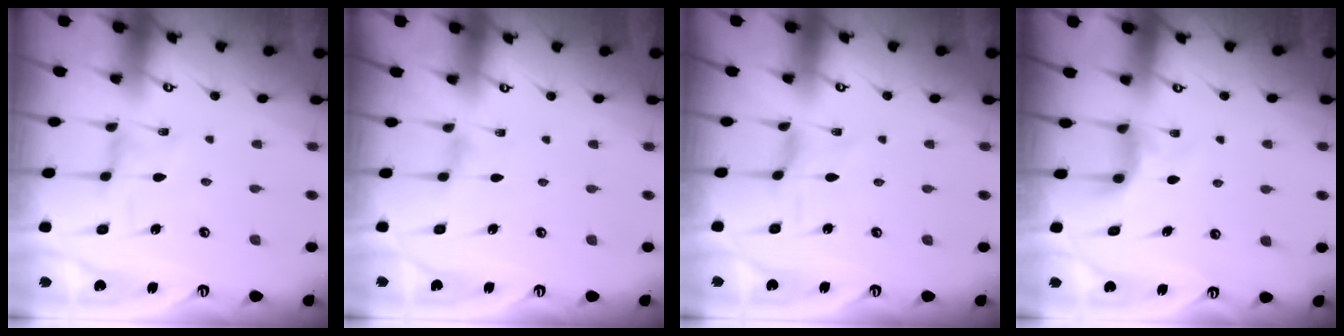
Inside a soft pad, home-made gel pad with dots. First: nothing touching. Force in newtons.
{"total": 1.1, "press": 1.1, "slide": 0.4}
{"total": 1.0, "press": 1.0, "slide": 0.2}
{"total": 4.1, "press": 4.1, "slide": 0.6}